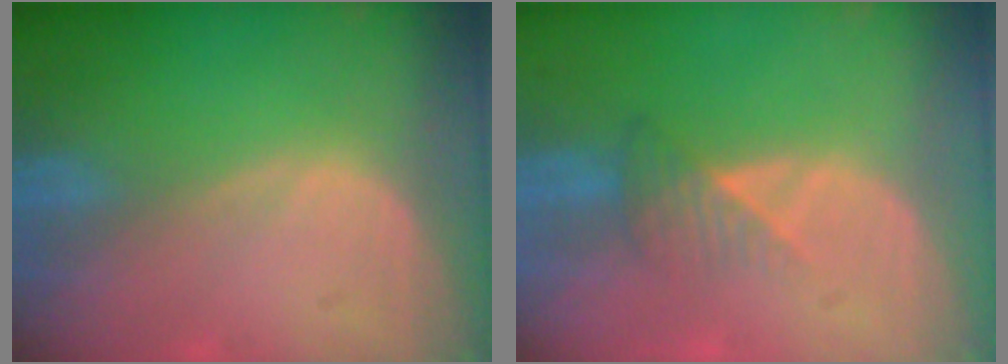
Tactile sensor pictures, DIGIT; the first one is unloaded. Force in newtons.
{"total": 3.4, "press": 3.0, "slide": 1.7}